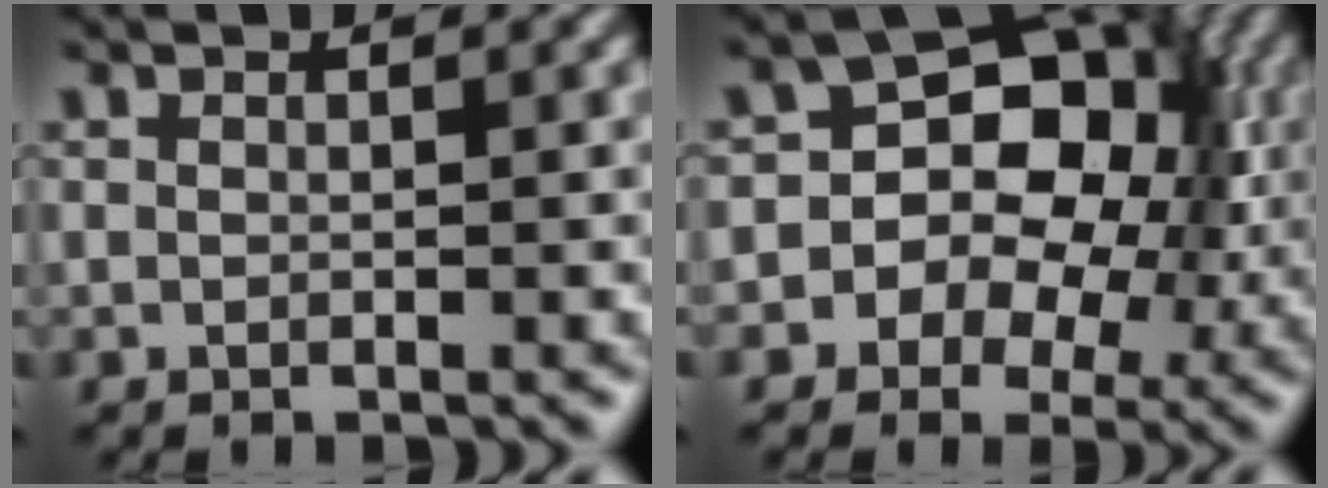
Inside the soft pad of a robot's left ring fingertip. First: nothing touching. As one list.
[{"total": 8.4, "force": [-0.8, 6.7, 5.1], "torque": [-0.029, 0.021, -0.035]}]